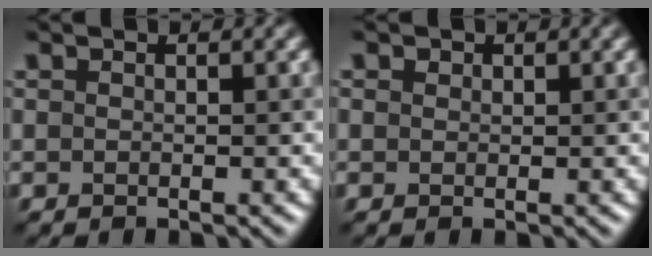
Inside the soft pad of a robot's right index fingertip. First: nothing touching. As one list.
[{"total": 0.6, "force": [0.4, 0.4, 0.2], "torque": [-0.003, -0.001, 0.008]}]